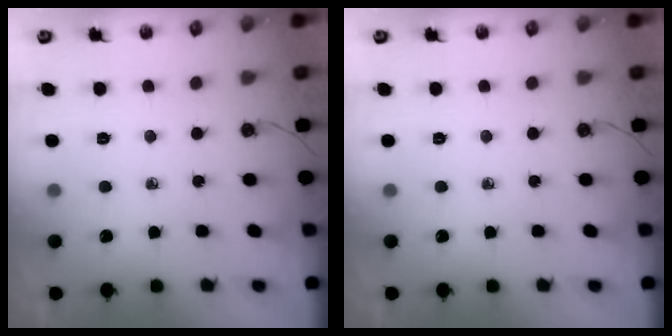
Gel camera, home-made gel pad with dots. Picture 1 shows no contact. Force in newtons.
{"total": 0.0}